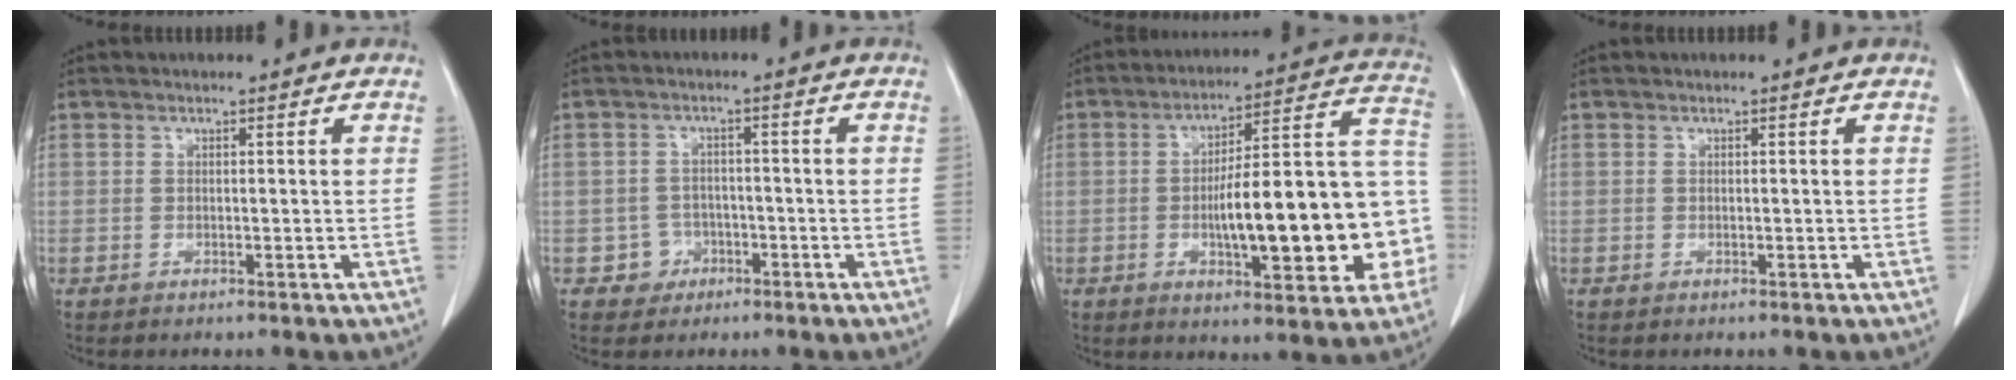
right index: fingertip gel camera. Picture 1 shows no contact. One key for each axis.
{"total": 3.4, "fx": -1.5, "fy": 3.0, "fz": -0.1, "tx": 0.012, "ty": 0.016, "tz": -0.022}
{"total": 21.6, "fx": -4.1, "fy": 5.0, "fz": 20.6, "tx": -0.229, "ty": 0.046, "tz": -0.044}
{"total": 0.0}